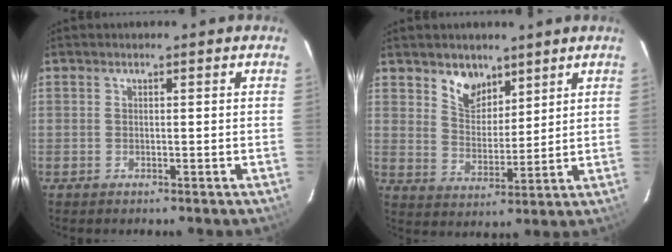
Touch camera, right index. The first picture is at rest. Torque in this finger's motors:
{"motor_torque": [0.05, 0.23, 0.10, 0.04]}